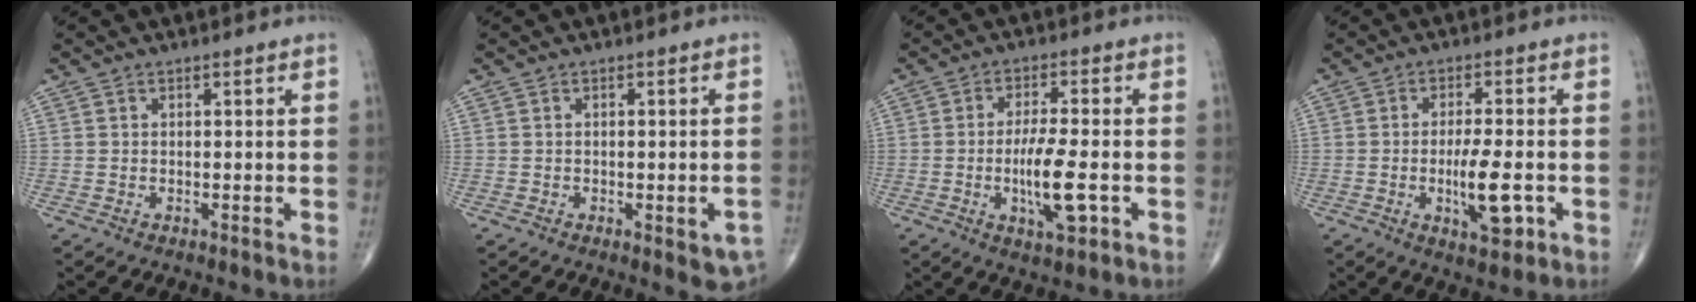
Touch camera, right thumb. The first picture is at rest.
{"total": 5.3, "force": [-1.9, 1.8, 4.7], "torque": [-0.048, 0.001, -0.015]}
{"total": 9.0, "force": [-2.0, 2.2, 8.5], "torque": [-0.156, -0.002, -0.033]}
{"total": 8.2, "force": [-2.0, 2.4, 7.5], "torque": [-0.125, -0.004, -0.028]}